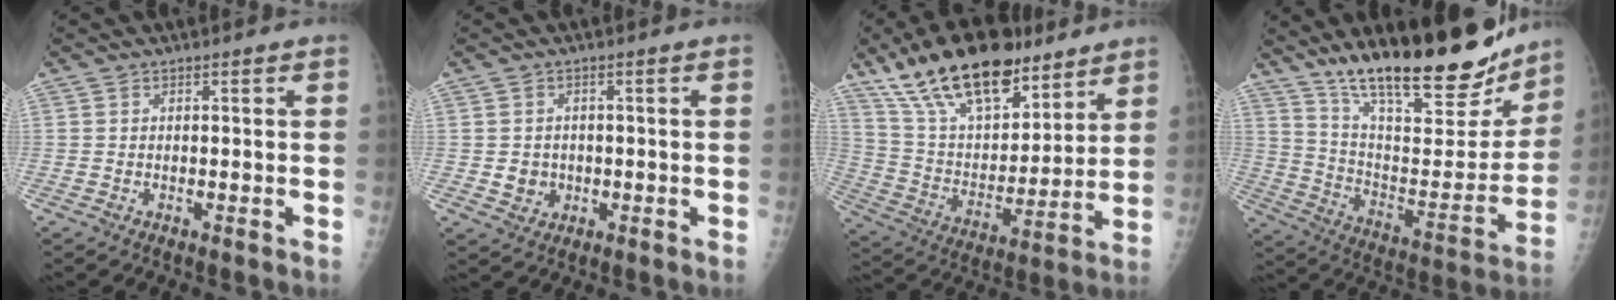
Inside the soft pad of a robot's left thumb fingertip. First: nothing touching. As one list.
[{"total": 3.4, "force": [-0.3, 3.2, 1.3], "torque": [-0.004, 0.002, 0.004]}, {"total": 24.2, "force": [16.7, 10.8, 13.8], "torque": [-0.205, -0.047, 0.294]}, {"total": 28.2, "force": [20.9, 8.2, 17.0], "torque": [-0.226, -0.088, 0.328]}]